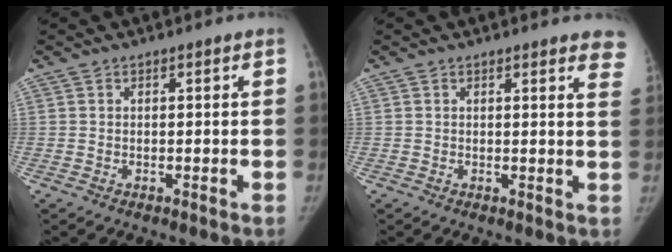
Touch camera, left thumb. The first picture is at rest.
{"total": 5.9, "force": [5.0, 1.5, 2.7], "torque": [-0.004, -0.022, 0.034]}